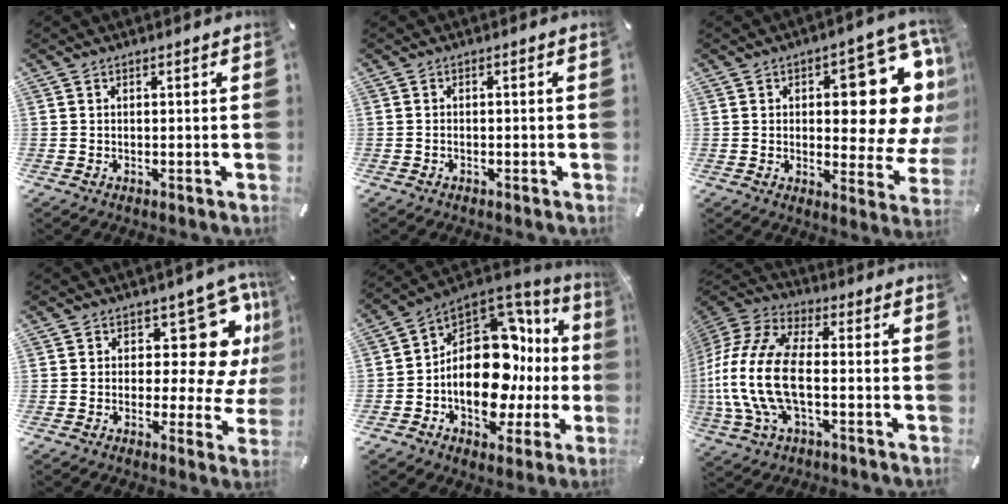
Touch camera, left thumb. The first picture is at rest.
{"total": 1.0, "force": [-0.7, 0.5, 0.6], "torque": [-0.014, 0.000, -0.014]}
{"total": 19.7, "force": [6.5, 8.5, 16.6], "torque": [-0.189, -0.070, 0.100]}
{"total": 17.5, "force": [6.1, 9.3, 13.5], "torque": [-0.161, -0.050, 0.100]}
{"total": 19.9, "force": [-0.6, 12.9, 15.1], "torque": [-0.258, -0.026, -0.005]}
{"total": 17.5, "force": [-2.8, 9.6, 14.4], "torque": [-0.321, -0.004, -0.050]}